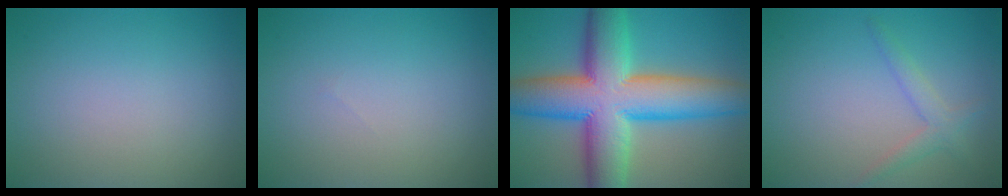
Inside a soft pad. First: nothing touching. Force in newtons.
{"total": 0.0}
{"total": 14.3, "press": 14.3, "slide": 0.8}
{"total": 2.0, "press": 2.0, "slide": 0.1}